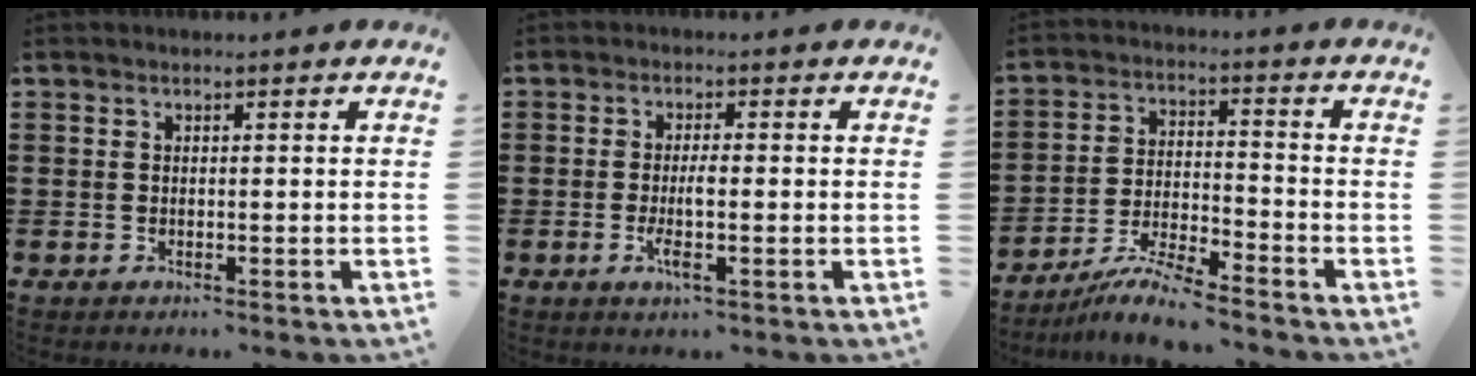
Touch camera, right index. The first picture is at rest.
{"total": 3.8, "force": [-0.8, 0.5, 3.6], "torque": [-0.078, -0.008, -0.020]}
{"total": 6.4, "force": [-6.0, -0.1, 2.1], "torque": [-0.048, -0.004, -0.118]}